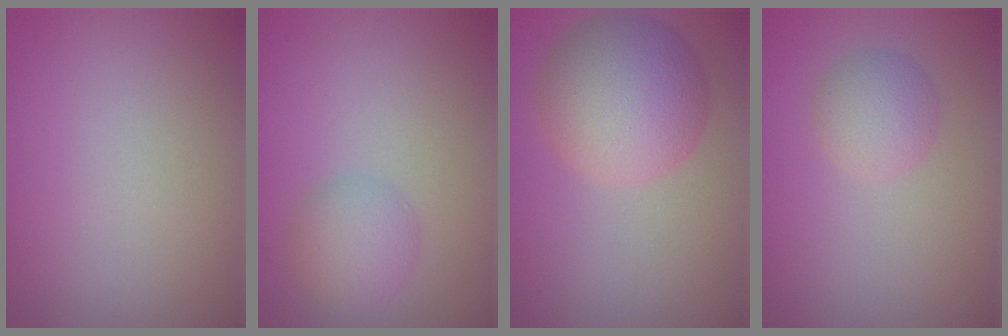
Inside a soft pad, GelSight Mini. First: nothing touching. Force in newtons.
{"total": 2.8, "press": 2.8, "slide": 0.0}
{"total": 7.6, "press": 7.6, "slide": 0.3}
{"total": 2.6, "press": 2.6, "slide": 0.1}